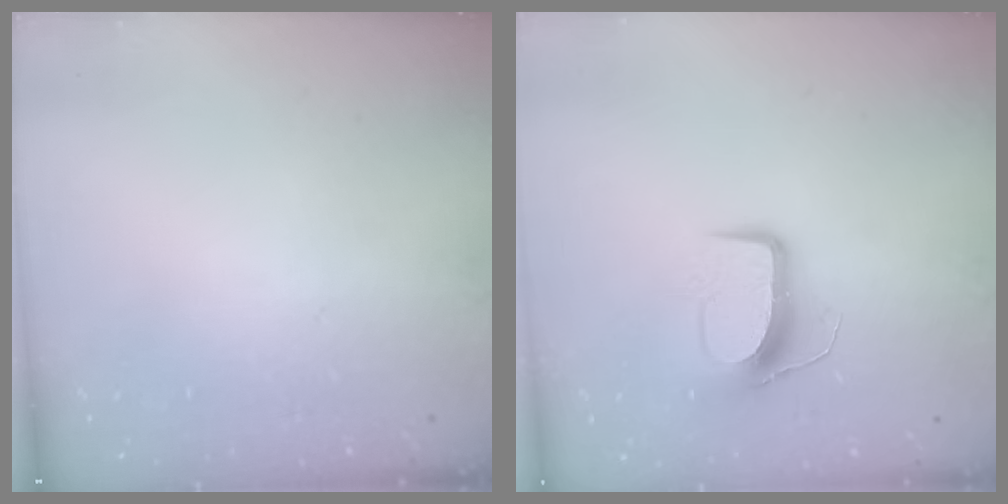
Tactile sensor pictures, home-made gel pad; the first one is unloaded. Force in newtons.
{"total": 9.6, "press": 9.6, "slide": 0.2}